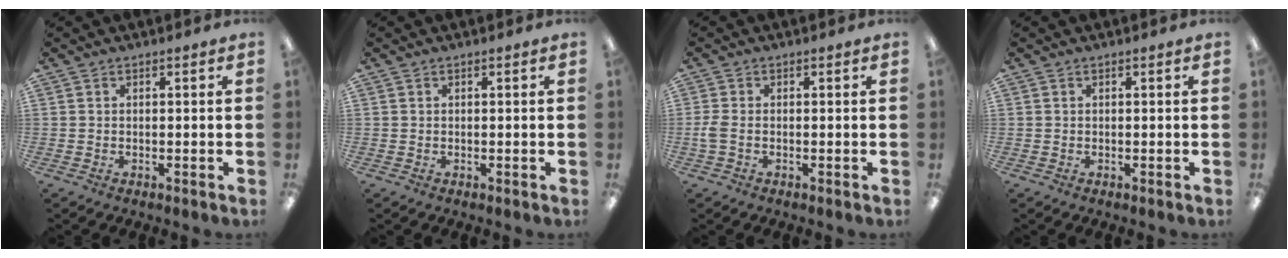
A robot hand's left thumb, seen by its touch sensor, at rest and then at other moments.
{"total": 0.0}
{"total": 2.6, "force": [-0.5, 1.5, 2.1], "torque": [-0.050, -0.001, -0.012]}
{"total": 0.0}